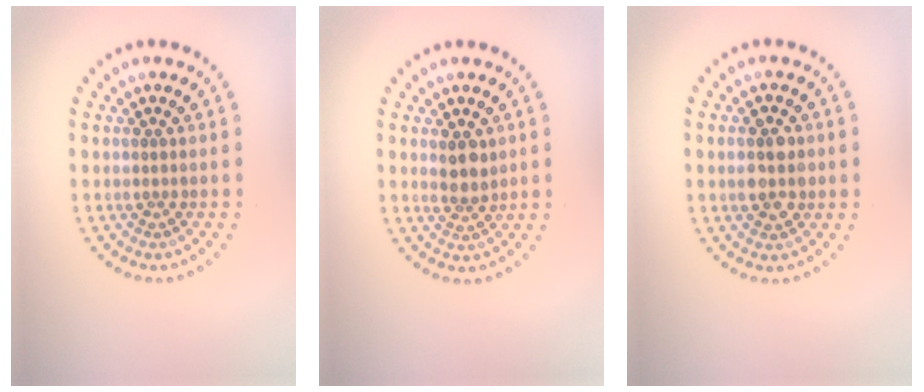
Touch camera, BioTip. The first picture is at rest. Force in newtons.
{"total": 2.1, "press": 1.8, "slide": 1.0}
{"total": 3.6, "press": 3.6, "slide": 0.1}